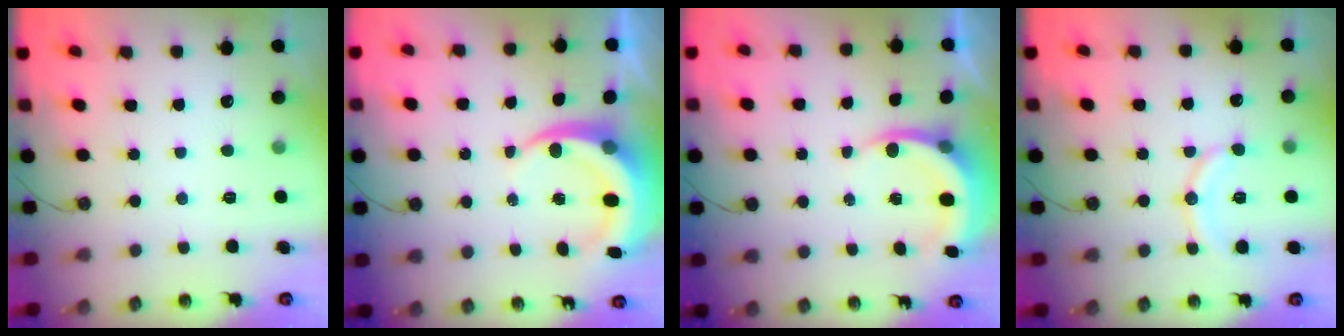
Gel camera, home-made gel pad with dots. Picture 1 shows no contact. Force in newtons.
{"total": 8.1, "press": 8.0, "slide": 1.2}
{"total": 4.8, "press": 4.8, "slide": 0.3}
{"total": 11.2, "press": 11.1, "slide": 1.6}